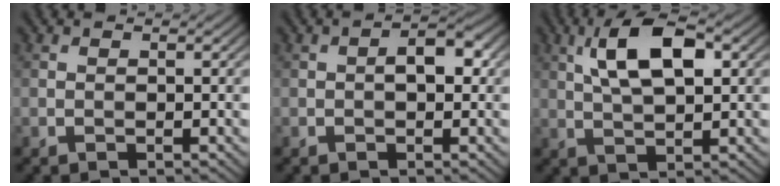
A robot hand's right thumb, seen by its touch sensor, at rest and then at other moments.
{"total": 3.2, "force": [0.1, 1.7, 2.7], "torque": [-0.038, 0.005, -0.004]}
{"total": 8.2, "force": [2.7, 3.2, 7.1], "torque": [-0.141, 0.015, 0.044]}